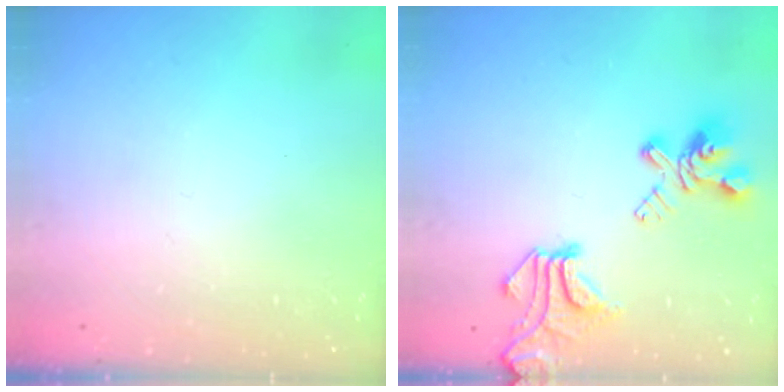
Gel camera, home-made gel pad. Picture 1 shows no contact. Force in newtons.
{"total": 11.4, "press": 11.1, "slide": 2.6}